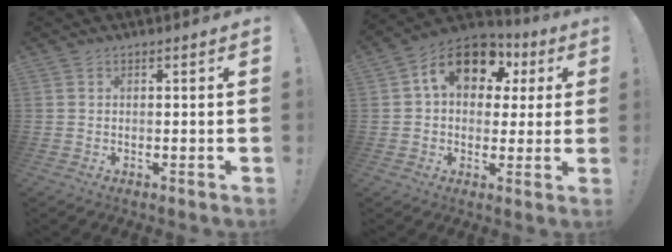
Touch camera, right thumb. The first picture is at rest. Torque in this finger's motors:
{"motor_torque": [1.71, 1.90, 0.68, -0.38, 0.08]}